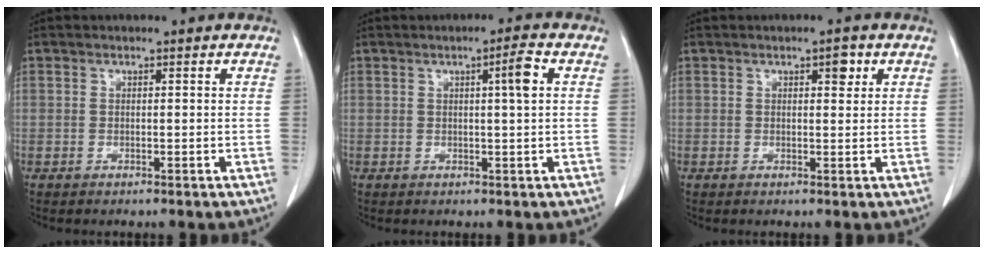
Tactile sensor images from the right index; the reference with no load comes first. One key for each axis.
{"total": 3.2, "fx": 0.8, "fy": -0.3, "fz": 3.1, "tx": -0.048, "ty": 0.001, "tz": 0.012}
{"total": 2.0, "fx": 0.9, "fy": 0.8, "fz": 1.5, "tx": -0.019, "ty": -0.001, "tz": 0.012}